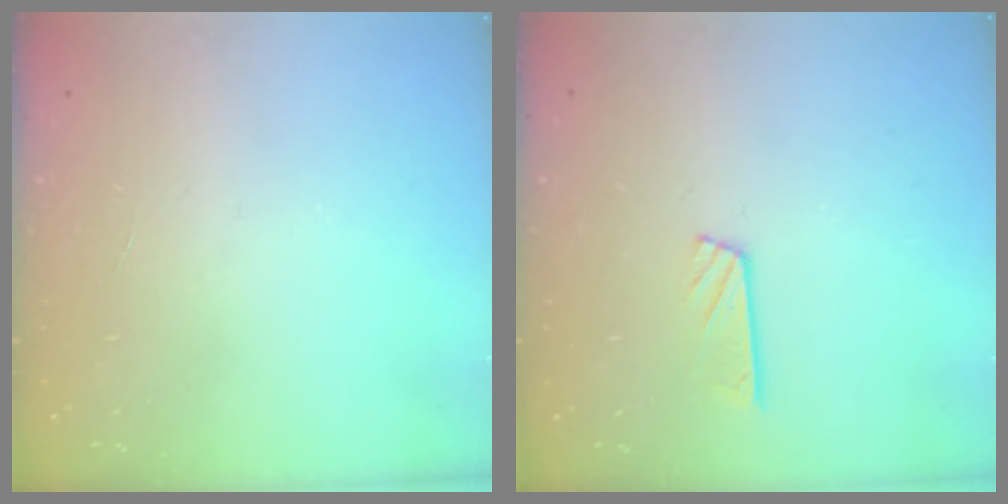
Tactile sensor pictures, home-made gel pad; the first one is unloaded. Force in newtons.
{"total": 4.8, "press": 4.8, "slide": 0.3}